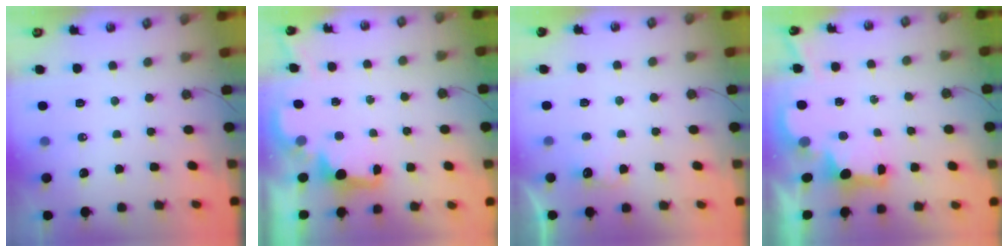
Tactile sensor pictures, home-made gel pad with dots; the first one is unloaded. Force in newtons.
{"total": 2.0, "press": 1.9, "slide": 0.8}
{"total": 4.3, "press": 4.3, "slide": 0.8}
{"total": 2.7, "press": 2.6, "slide": 0.7}